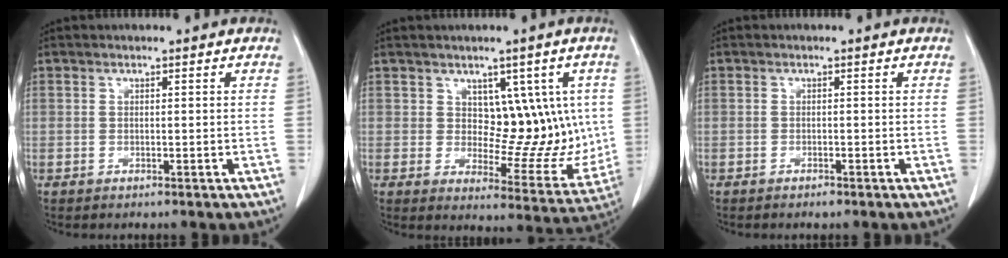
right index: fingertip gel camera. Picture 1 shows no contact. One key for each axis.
{"total": 10.2, "fx": 2.5, "fy": 6.1, "fz": 7.8, "tx": -0.075, "ty": 0.008, "tz": 0.047}
{"total": 0.7, "fx": -0.6, "fy": 0.2, "fz": 0.4, "tx": -0.009, "ty": -0.001, "tz": -0.006}